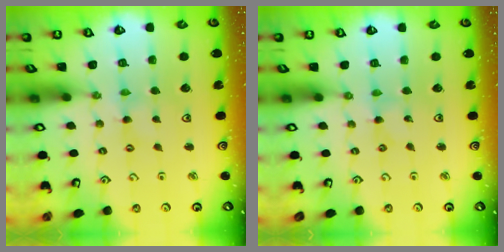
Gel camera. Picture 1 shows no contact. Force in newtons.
{"total": 0.0}